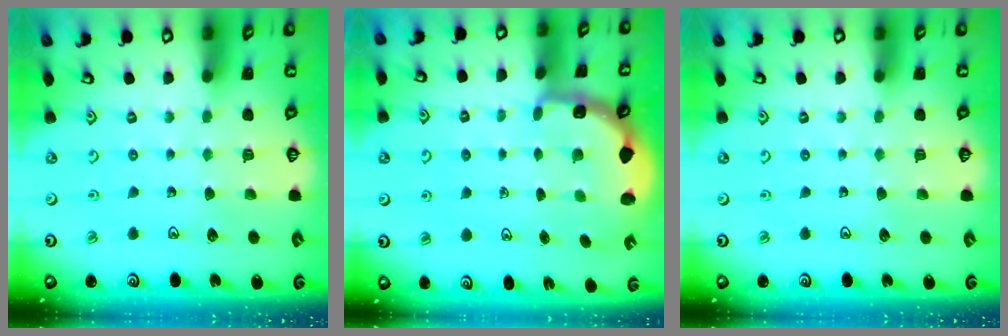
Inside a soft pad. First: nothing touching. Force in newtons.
{"total": 3.3, "press": 2.9, "slide": 1.5}
{"total": 0.0}